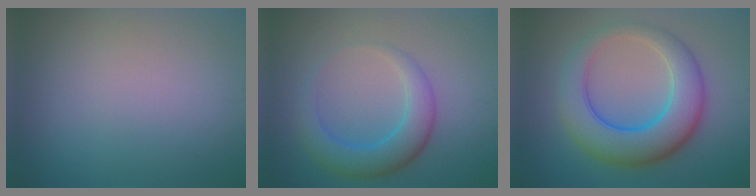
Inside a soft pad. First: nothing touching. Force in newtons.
{"total": 4.5, "press": 4.5, "slide": 0.2}
{"total": 7.9, "press": 7.9, "slide": 0.0}